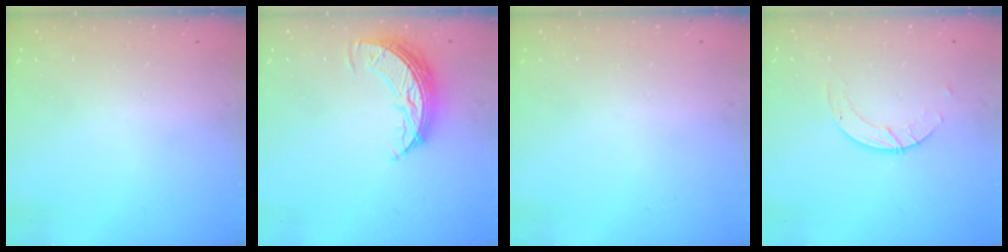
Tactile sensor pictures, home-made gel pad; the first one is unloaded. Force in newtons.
{"total": 8.9, "press": 8.9, "slide": 0.5}
{"total": 0.0}
{"total": 2.8, "press": 2.8, "slide": 0.3}